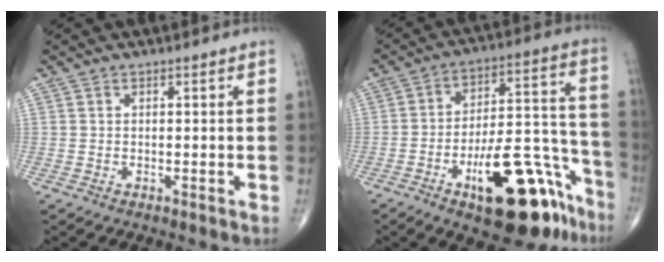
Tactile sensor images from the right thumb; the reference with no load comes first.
{"total": 21.1, "force": [-11.8, 8.0, 15.6], "torque": [-0.170, 0.093, -0.169]}